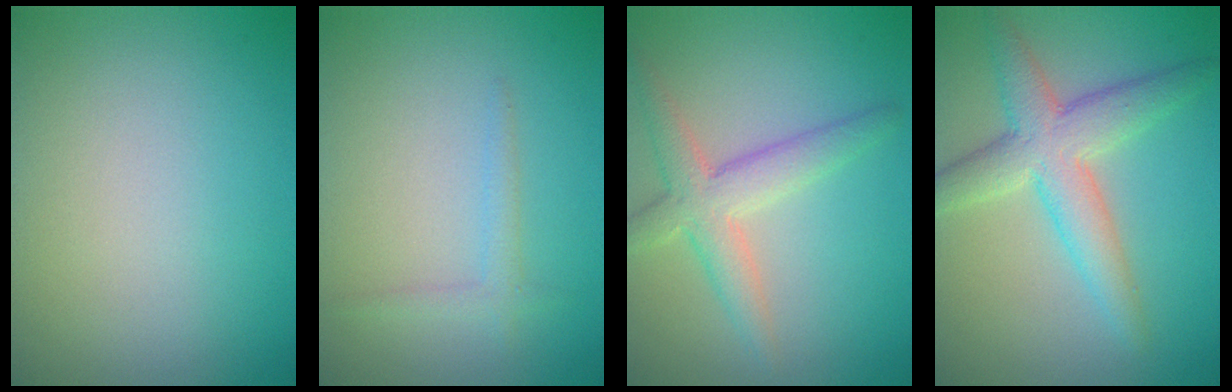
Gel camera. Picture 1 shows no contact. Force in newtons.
{"total": 1.3, "press": 1.3, "slide": 0.1}
{"total": 3.8, "press": 3.8, "slide": 0.2}
{"total": 5.2, "press": 5.2, "slide": 0.2}